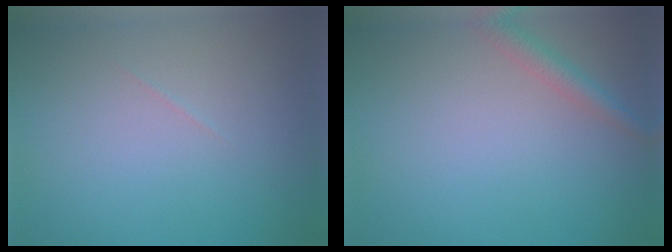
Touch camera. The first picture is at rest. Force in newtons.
{"total": 2.0, "press": 2.0, "slide": 0.1}